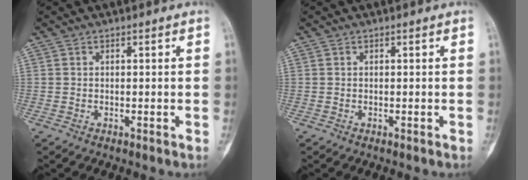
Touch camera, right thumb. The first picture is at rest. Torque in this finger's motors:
{"motor_torque": [0.02, 0.02, 0.00, 0.00, 0.00]}